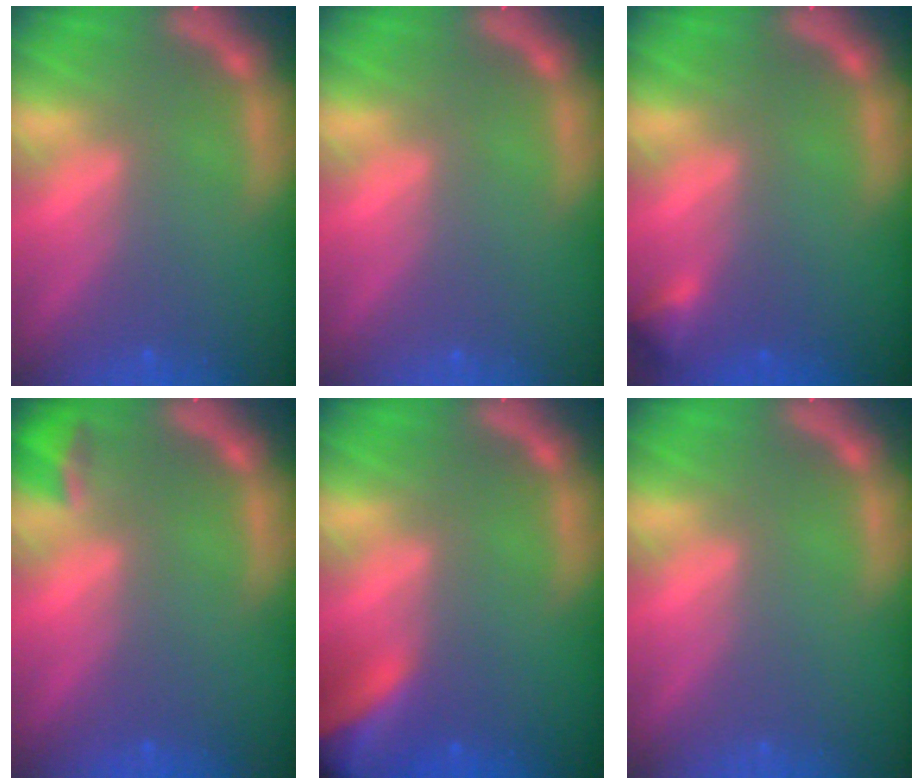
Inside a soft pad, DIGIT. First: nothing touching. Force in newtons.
{"total": 0.0}
{"total": 1.4}
{"total": 1.9}
{"total": 9.4}
{"total": 0.0}